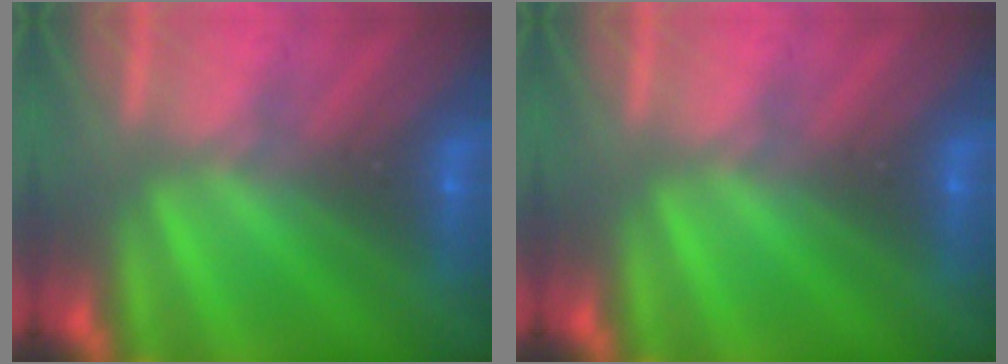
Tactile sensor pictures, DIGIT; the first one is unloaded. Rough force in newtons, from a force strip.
{"total": 0.0}